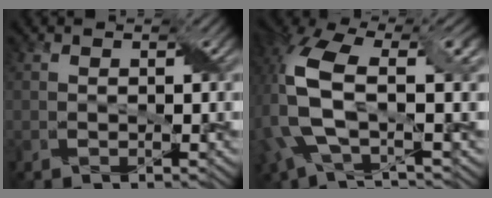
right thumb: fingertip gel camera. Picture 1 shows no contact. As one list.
[{"total": 10.6, "force": [0.0, 4.4, 9.6], "torque": [-0.221, 0.005, -0.017]}]